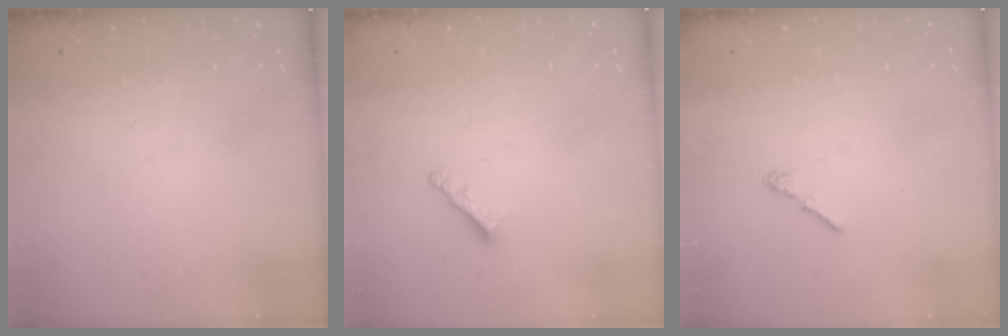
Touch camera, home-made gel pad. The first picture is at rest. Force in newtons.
{"total": 1.9, "press": 1.9, "slide": 0.5}
{"total": 1.2, "press": 1.1, "slide": 0.5}